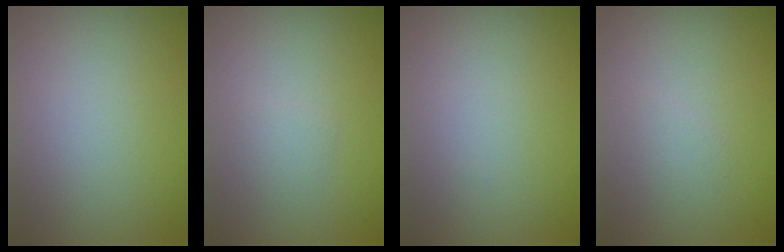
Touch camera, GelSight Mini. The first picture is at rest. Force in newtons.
{"total": 1.1, "press": 1.0, "slide": 0.1}
{"total": 0.0}
{"total": 0.8, "press": 0.8, "slide": 0.0}